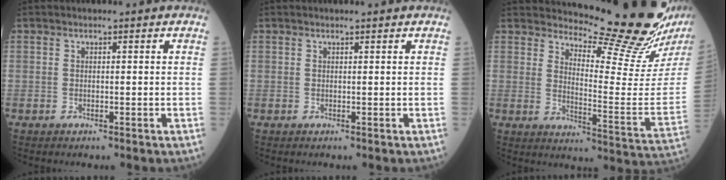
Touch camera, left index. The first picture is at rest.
{"total": 1.3, "force": [1.1, 0.1, 0.5], "torque": [-0.008, 0.008, 0.019]}
{"total": 18.6, "force": [16.8, -0.6, 8.1], "torque": [-0.128, -0.115, 0.215]}